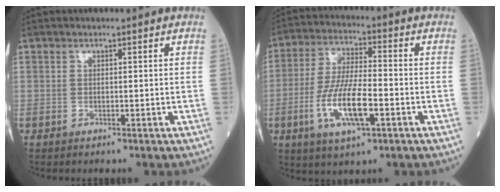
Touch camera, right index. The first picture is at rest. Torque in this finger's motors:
{"motor_torque": [1.72, -0.42, 0.95, 0.21]}